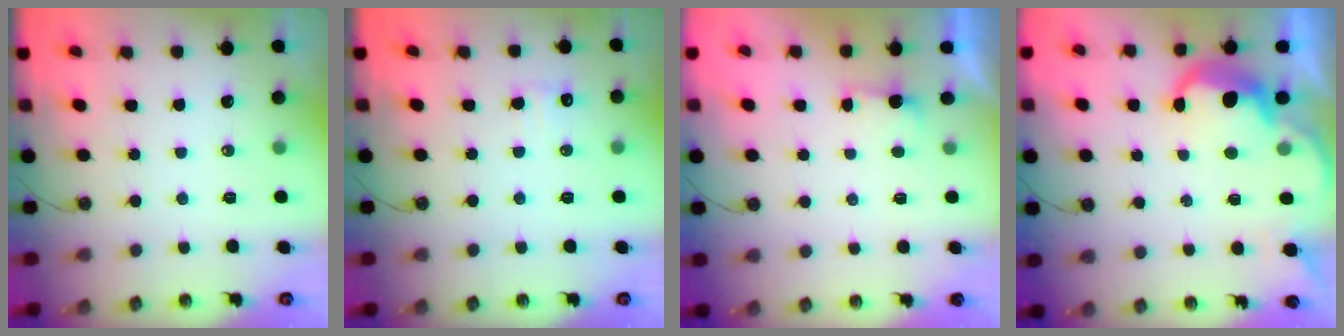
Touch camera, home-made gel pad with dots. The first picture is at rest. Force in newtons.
{"total": 6.0, "press": 5.9, "slide": 1.3}
{"total": 0.8, "press": 0.4, "slide": 0.7}
{"total": 9.1, "press": 9.1, "slide": 0.8}